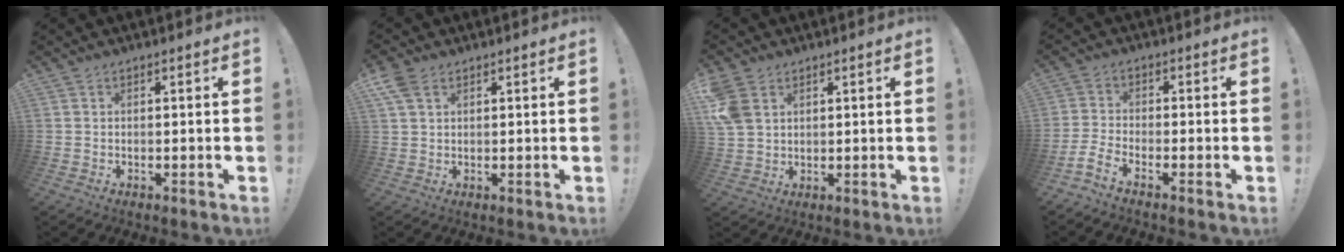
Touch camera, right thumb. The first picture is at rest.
{"total": 5.0, "force": [2.6, 2.9, 3.1], "torque": [-0.058, -0.004, 0.053]}
{"total": 7.7, "force": [3.4, 5.5, 4.2], "torque": [-0.095, -0.007, 0.069]}
{"total": 4.2, "force": [-3.1, 1.1, 2.6], "torque": [-0.068, -0.010, -0.061]}